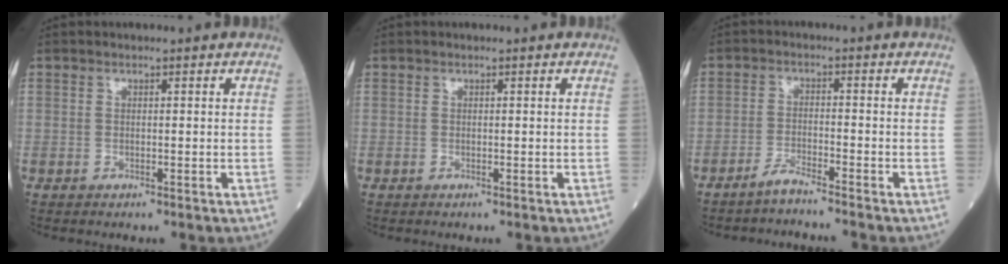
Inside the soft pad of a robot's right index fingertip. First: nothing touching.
{"total": 0.0}
{"total": 2.9, "force": [-2.7, -0.5, 0.8], "torque": [-0.021, -0.010, -0.055]}